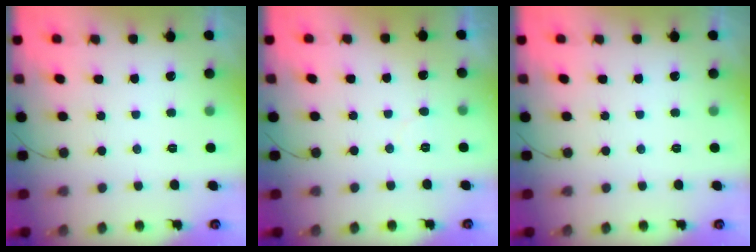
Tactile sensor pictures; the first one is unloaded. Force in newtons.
{"total": 3.3, "press": 3.3, "slide": 0.2}
{"total": 0.0}